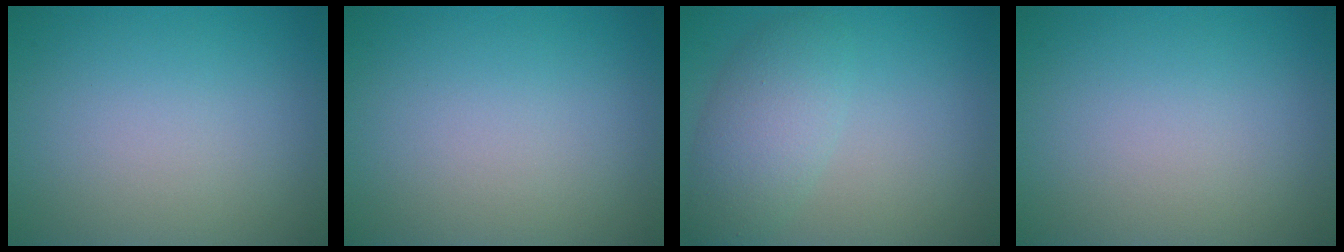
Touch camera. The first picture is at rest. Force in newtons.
{"total": 0.0}
{"total": 3.9, "press": 3.9, "slide": 0.2}
{"total": 0.0}